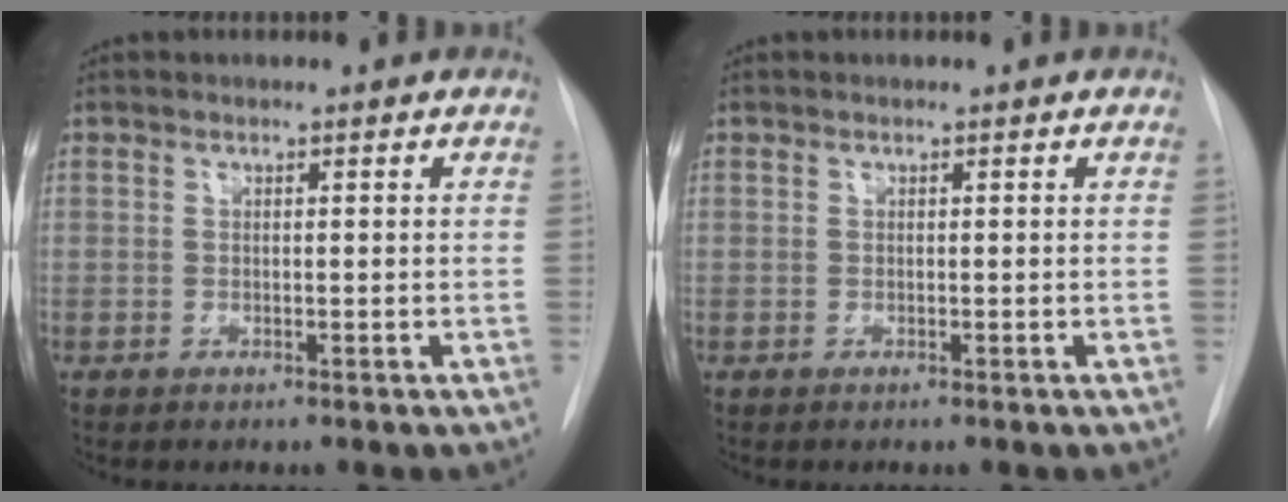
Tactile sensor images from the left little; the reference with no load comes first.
{"total": 0.0}